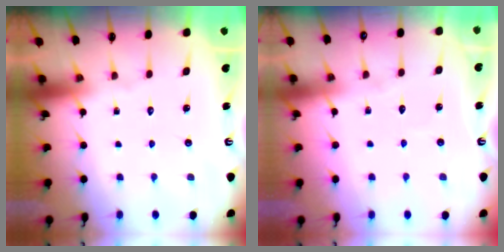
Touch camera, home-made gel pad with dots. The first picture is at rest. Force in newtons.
{"total": 2.5, "press": 2.5, "slide": 0.3}